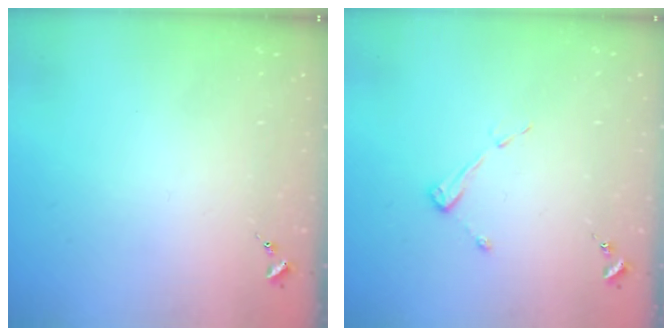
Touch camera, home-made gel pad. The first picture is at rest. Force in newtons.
{"total": 4.3, "press": 4.3, "slide": 0.5}